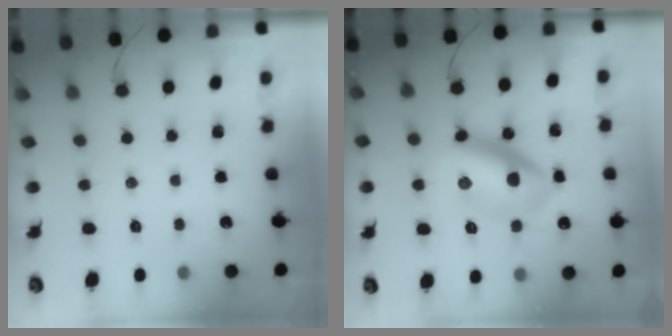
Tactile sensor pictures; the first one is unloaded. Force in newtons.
{"total": 12.8, "press": 12.8, "slide": 0.3}